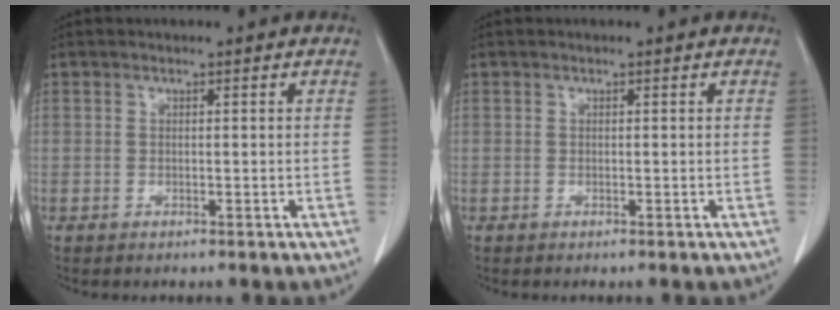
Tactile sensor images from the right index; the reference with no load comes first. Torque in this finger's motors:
{"motor_torque": [0.00, 0.00, 0.02, 0.00]}